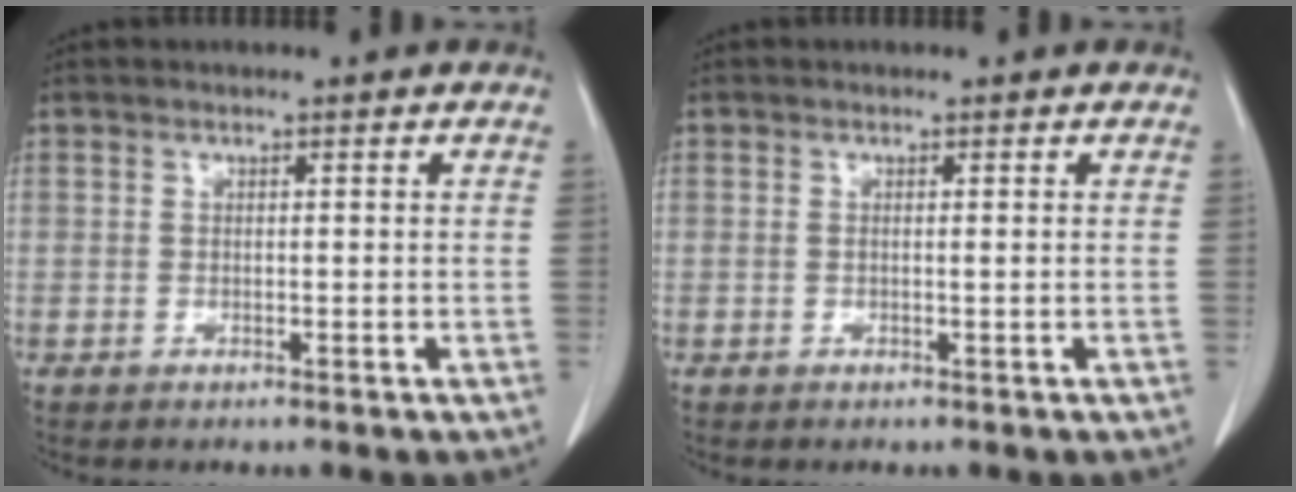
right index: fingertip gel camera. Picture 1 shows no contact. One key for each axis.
{"total": 0.6, "fx": 0.0, "fy": 0.0, "fz": 0.5, "tx": -0.013, "ty": -0.002, "tz": 0.001}